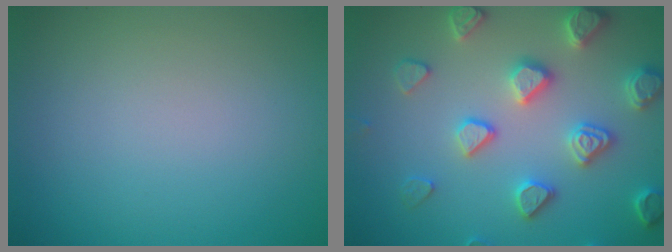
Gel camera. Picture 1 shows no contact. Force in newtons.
{"total": 4.7, "press": 4.7, "slide": 0.9}